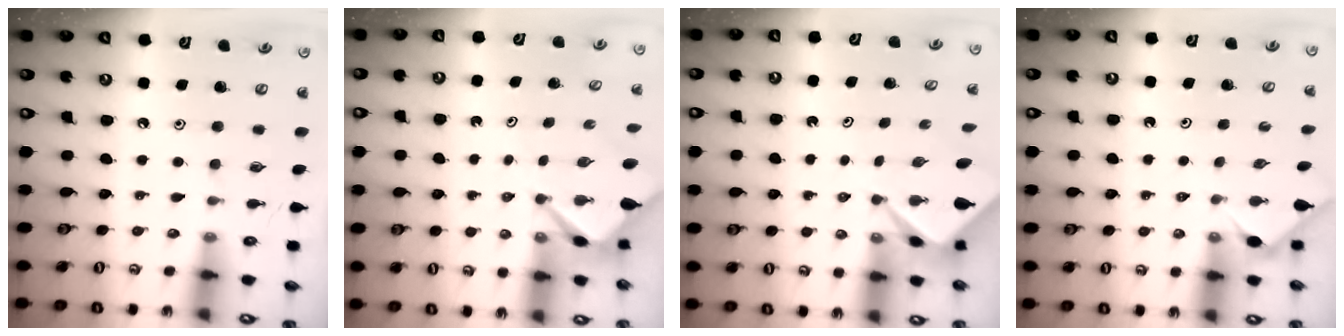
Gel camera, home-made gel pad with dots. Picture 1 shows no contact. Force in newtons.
{"total": 3.0, "press": 3.0, "slide": 0.3}
{"total": 2.1, "press": 2.1, "slide": 0.2}
{"total": 2.7, "press": 2.7, "slide": 0.5}